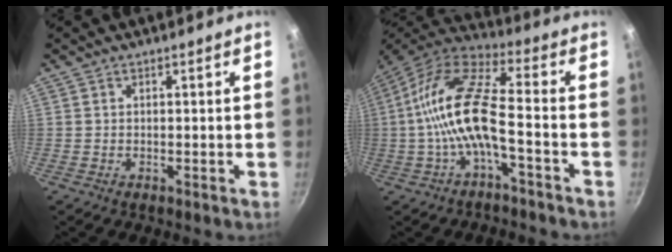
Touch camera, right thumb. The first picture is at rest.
{"total": 14.8, "force": [-3.2, 5.1, 13.5], "torque": [-0.276, 0.044, -0.073]}